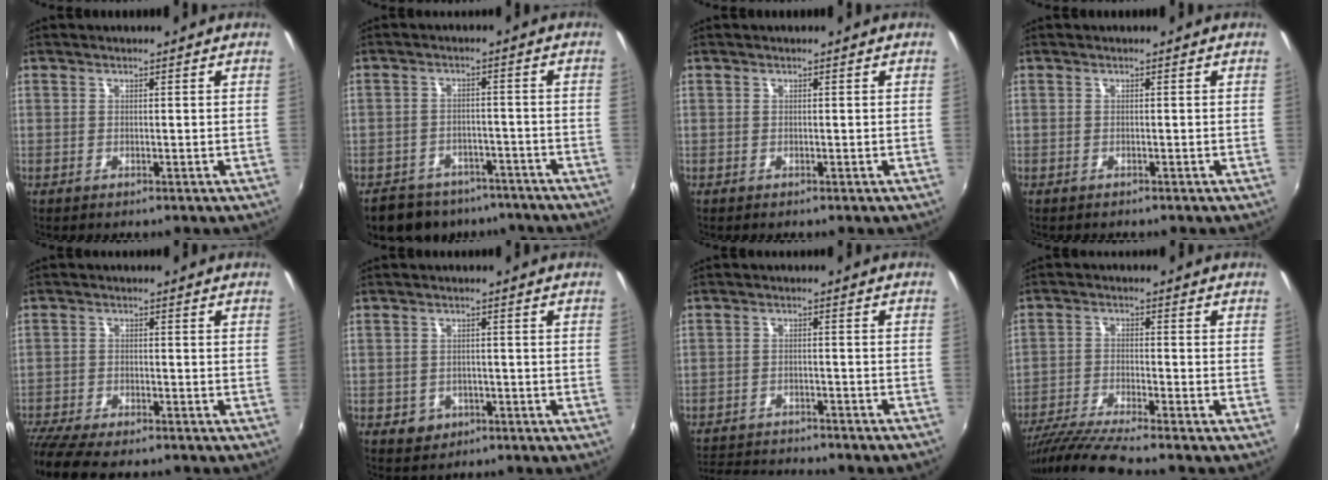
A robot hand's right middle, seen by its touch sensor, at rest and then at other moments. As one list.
[{"total": 14.0, "force": [-10.8, 7.3, 5.0], "torque": [-0.120, 0.008, -0.141]}, {"total": 0.0}, {"total": 0.0}, {"total": 10.0, "force": [-8.5, 2.1, 4.8], "torque": [-0.122, -0.042, -0.149]}, {"total": 3.9, "force": [-1.5, 3.4, 1.0], "torque": [-0.029, 0.004, -0.017]}, {"total": 12.3, "force": [-11.3, 2.1, 4.5], "torque": [-0.108, -0.010, -0.163]}, {"total": 9.6, "force": [-8.6, -0.7, 4.4], "torque": [-0.103, -0.023, -0.162]}]